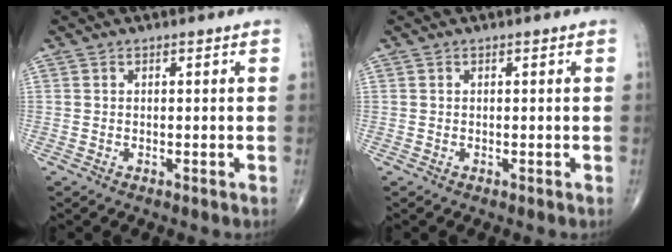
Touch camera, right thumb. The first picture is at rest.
{"total": 0.0}